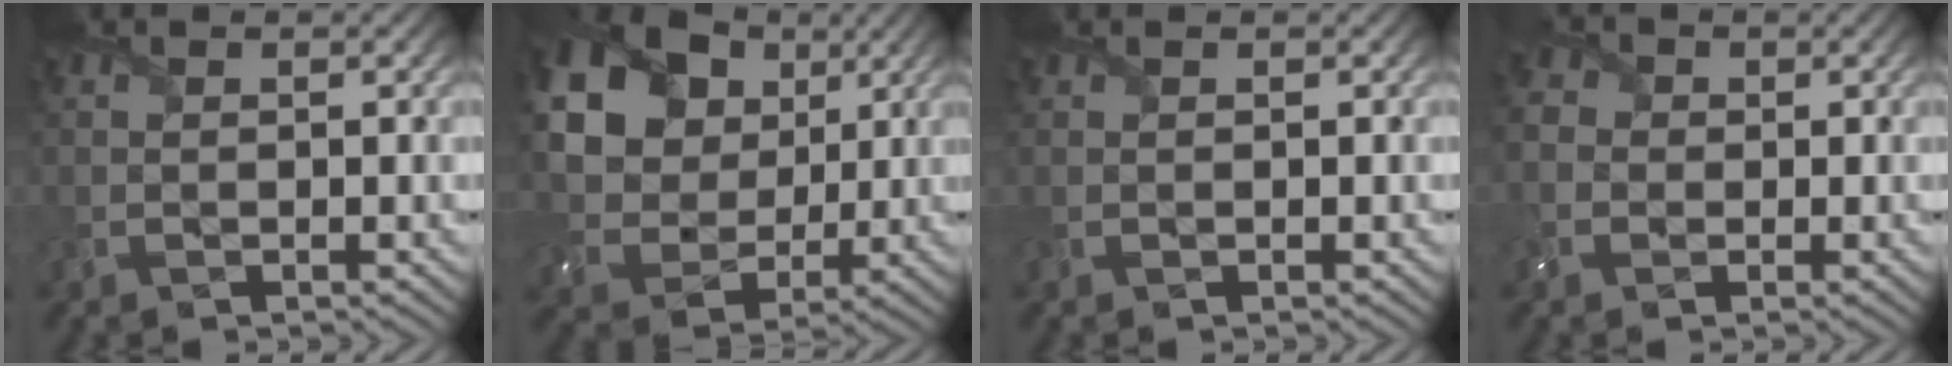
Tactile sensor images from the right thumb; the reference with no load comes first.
{"total": 22.0, "force": [9.5, 17.0, 10.3], "torque": [-0.286, 0.032, 0.200]}
{"total": 0.0}
{"total": 3.7, "force": [-0.4, 3.3, 1.6], "torque": [-0.070, 0.004, -0.009]}